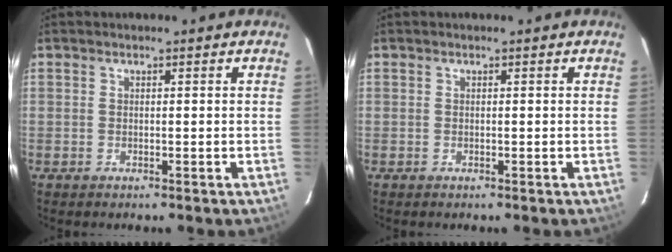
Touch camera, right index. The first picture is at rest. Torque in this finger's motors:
{"motor_torque": [0.00, 0.00, 0.02, 0.00]}